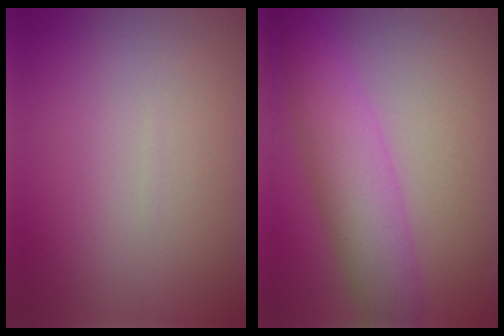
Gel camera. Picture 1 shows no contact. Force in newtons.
{"total": 5.7, "press": 5.7, "slide": 0.3}